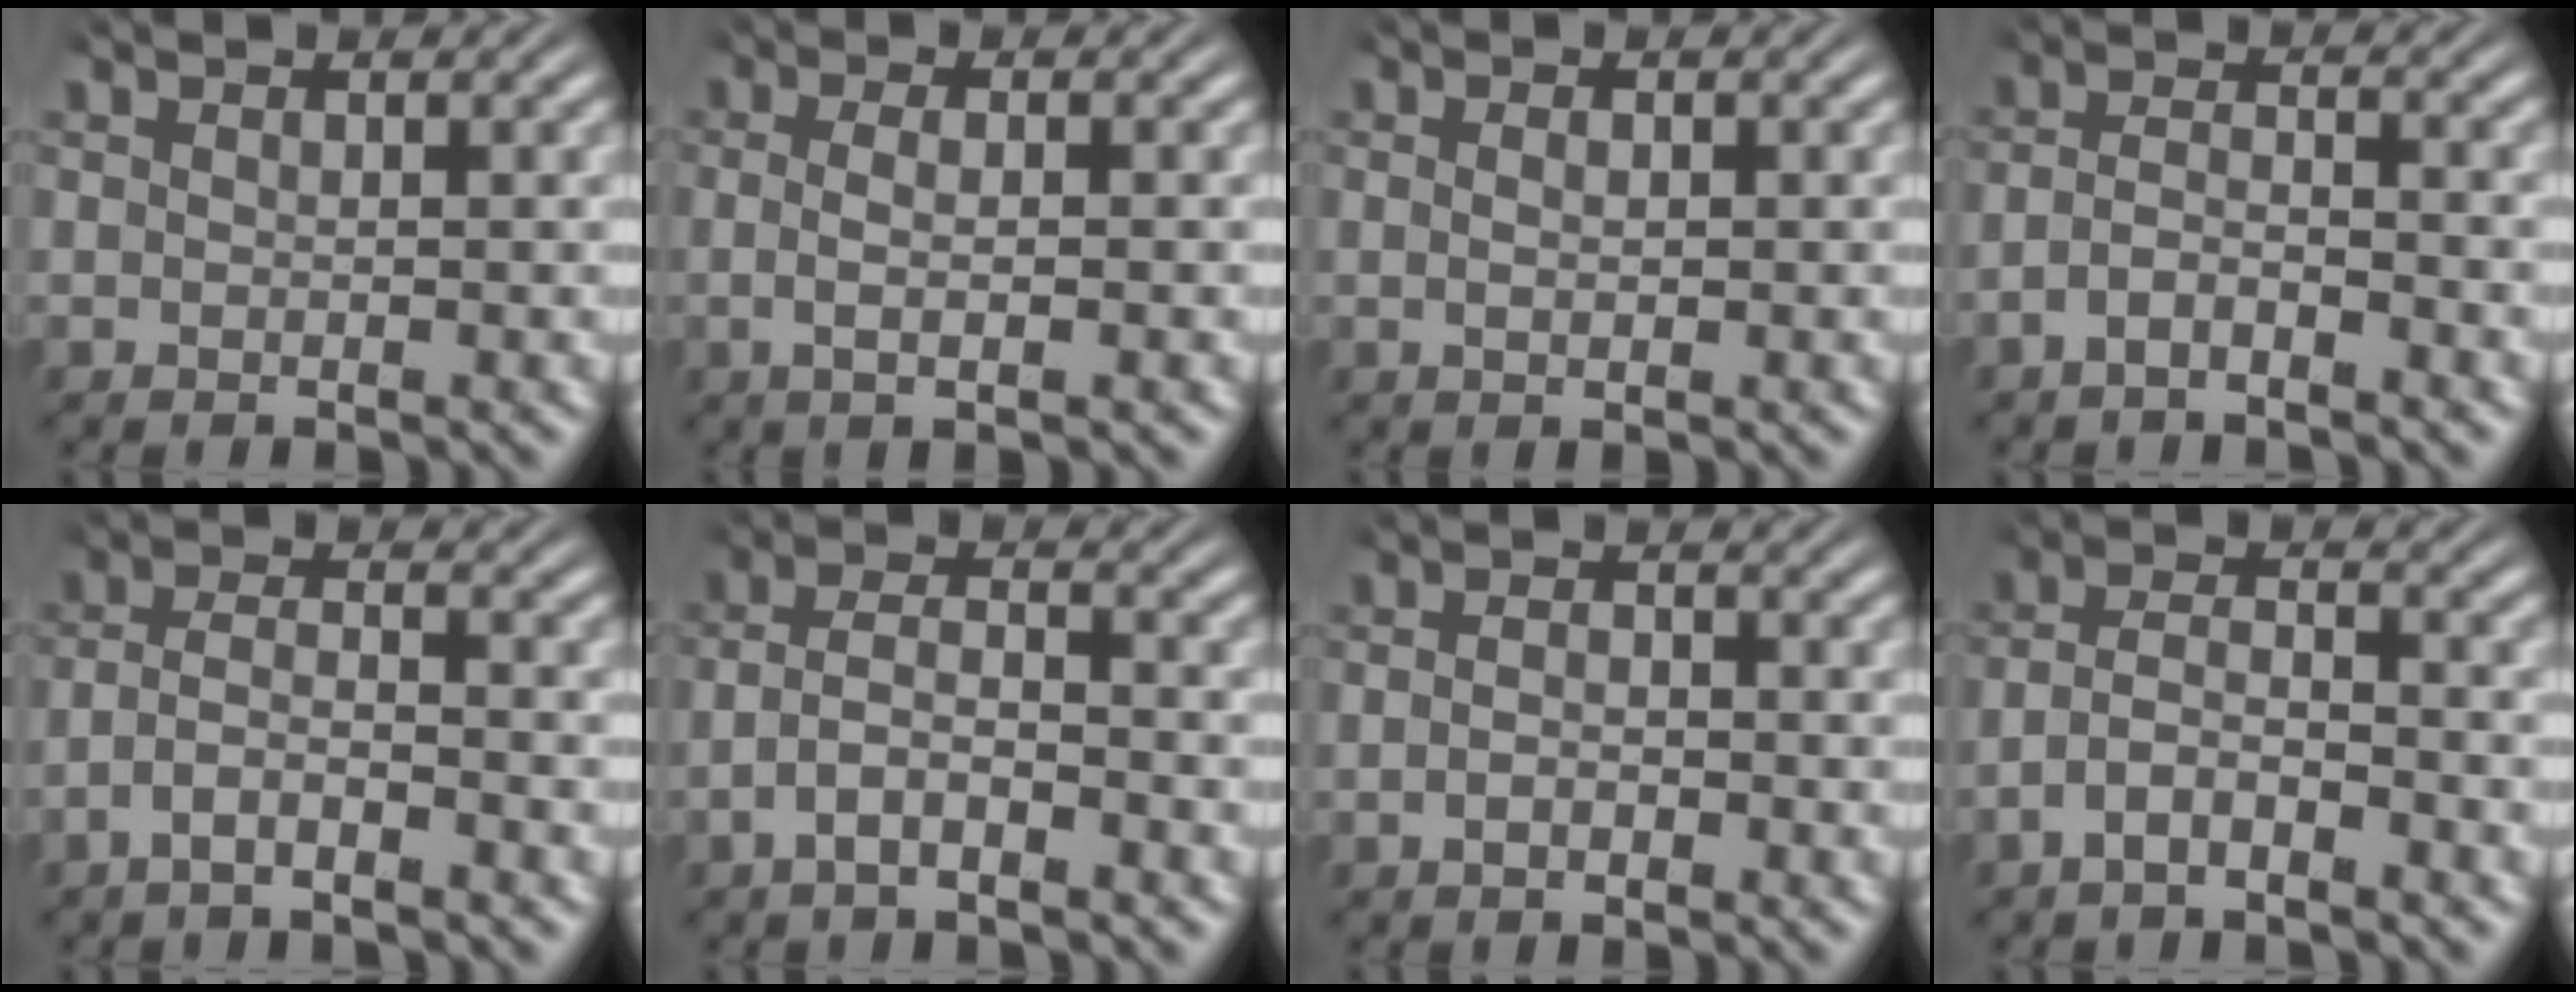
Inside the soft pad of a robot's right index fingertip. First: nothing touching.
{"total": 2.7, "force": [-0.4, 0.5, 2.6], "torque": [-0.053, -0.007, -0.004]}
{"total": 1.0, "force": [0.0, 0.2, 1.0], "torque": [-0.015, -0.005, 0.003]}
{"total": 3.0, "force": [-2.3, 1.3, 1.5], "torque": [-0.031, -0.010, -0.040]}
{"total": 3.5, "force": [-2.2, 1.7, 2.2], "torque": [-0.045, -0.012, -0.040]}
{"total": 3.9, "force": [-1.7, 2.2, 2.7], "torque": [-0.054, -0.011, -0.031]}
{"total": 1.7, "force": [-1.1, 0.6, 1.3], "torque": [-0.021, -0.006, -0.017]}
{"total": 3.8, "force": [-2.1, 2.2, 2.3], "torque": [-0.047, -0.012, -0.039]}